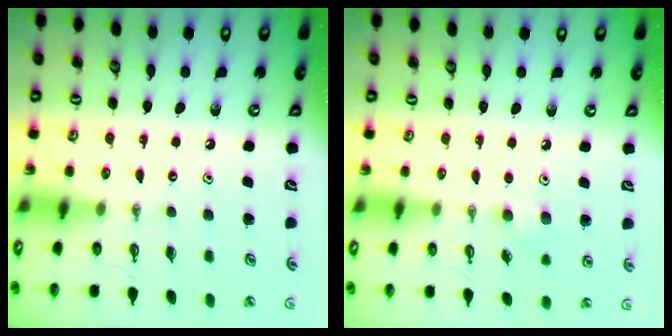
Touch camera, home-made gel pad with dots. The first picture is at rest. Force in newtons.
{"total": 5.4, "press": 5.4, "slide": 0.7}